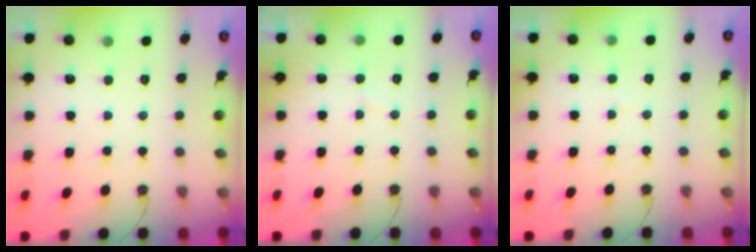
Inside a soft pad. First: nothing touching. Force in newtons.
{"total": 2.6, "press": 2.6, "slide": 0.3}
{"total": 2.3, "press": 2.3, "slide": 0.3}